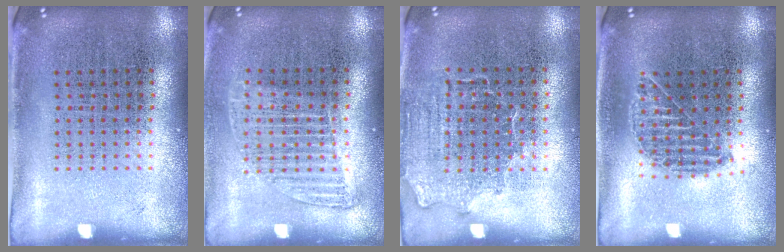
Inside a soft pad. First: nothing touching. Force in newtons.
{"total": 1.3, "press": 1.1, "slide": 0.7}
{"total": 1.4, "press": 1.2, "slide": 0.7}
{"total": 1.0, "press": 0.9, "slide": 0.3}